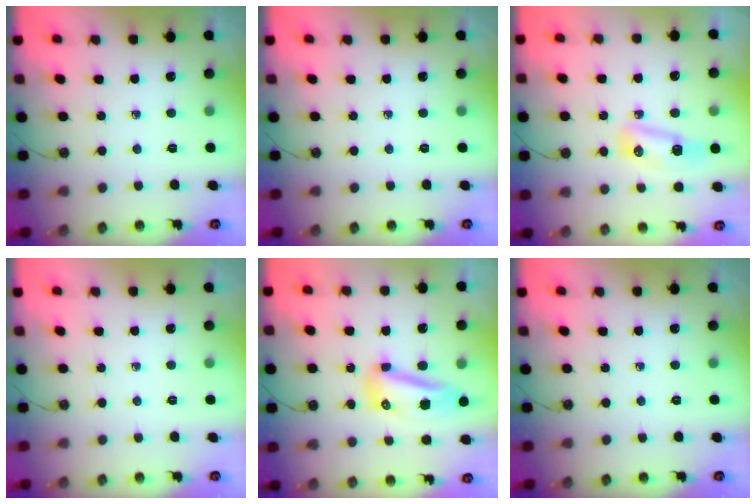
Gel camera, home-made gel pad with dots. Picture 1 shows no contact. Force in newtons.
{"total": 0.0}
{"total": 8.2, "press": 8.2, "slide": 0.9}
{"total": 0.0}
{"total": 10.0, "press": 10.0, "slide": 1.0}
{"total": 0.0}